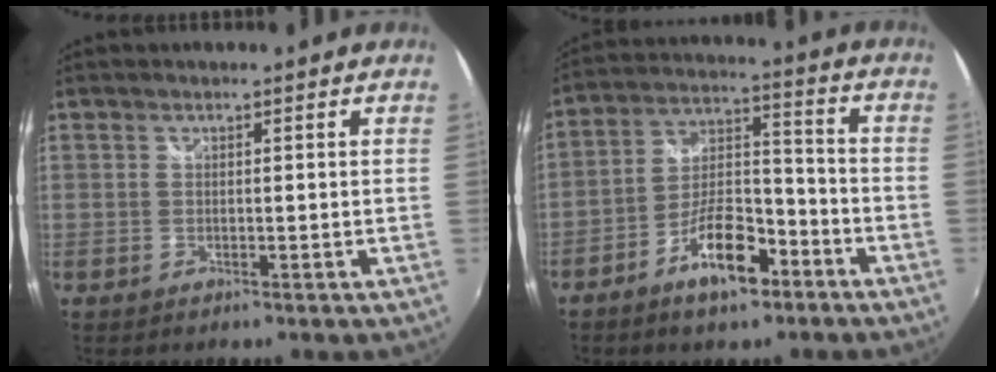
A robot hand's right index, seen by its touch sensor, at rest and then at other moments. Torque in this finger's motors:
{"motor_torque": [0.43, -0.53, -0.08, -0.04]}